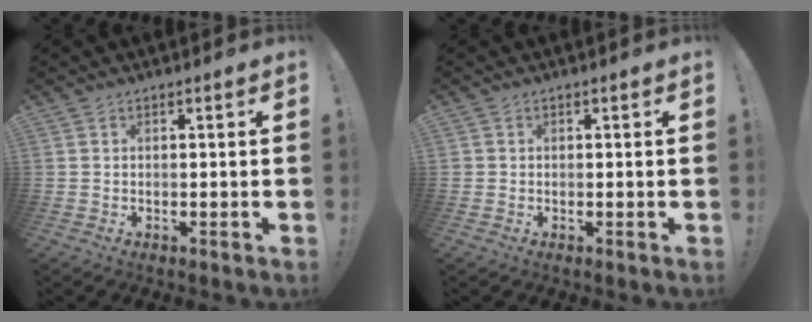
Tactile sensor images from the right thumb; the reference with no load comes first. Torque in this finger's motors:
{"motor_torque": [0.00, -0.06, -0.04, 0.14, -0.04]}